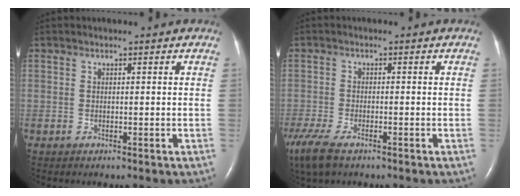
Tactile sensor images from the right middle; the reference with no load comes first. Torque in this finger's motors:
{"motor_torque": [0.60, -0.59, 0.08, 0.06]}